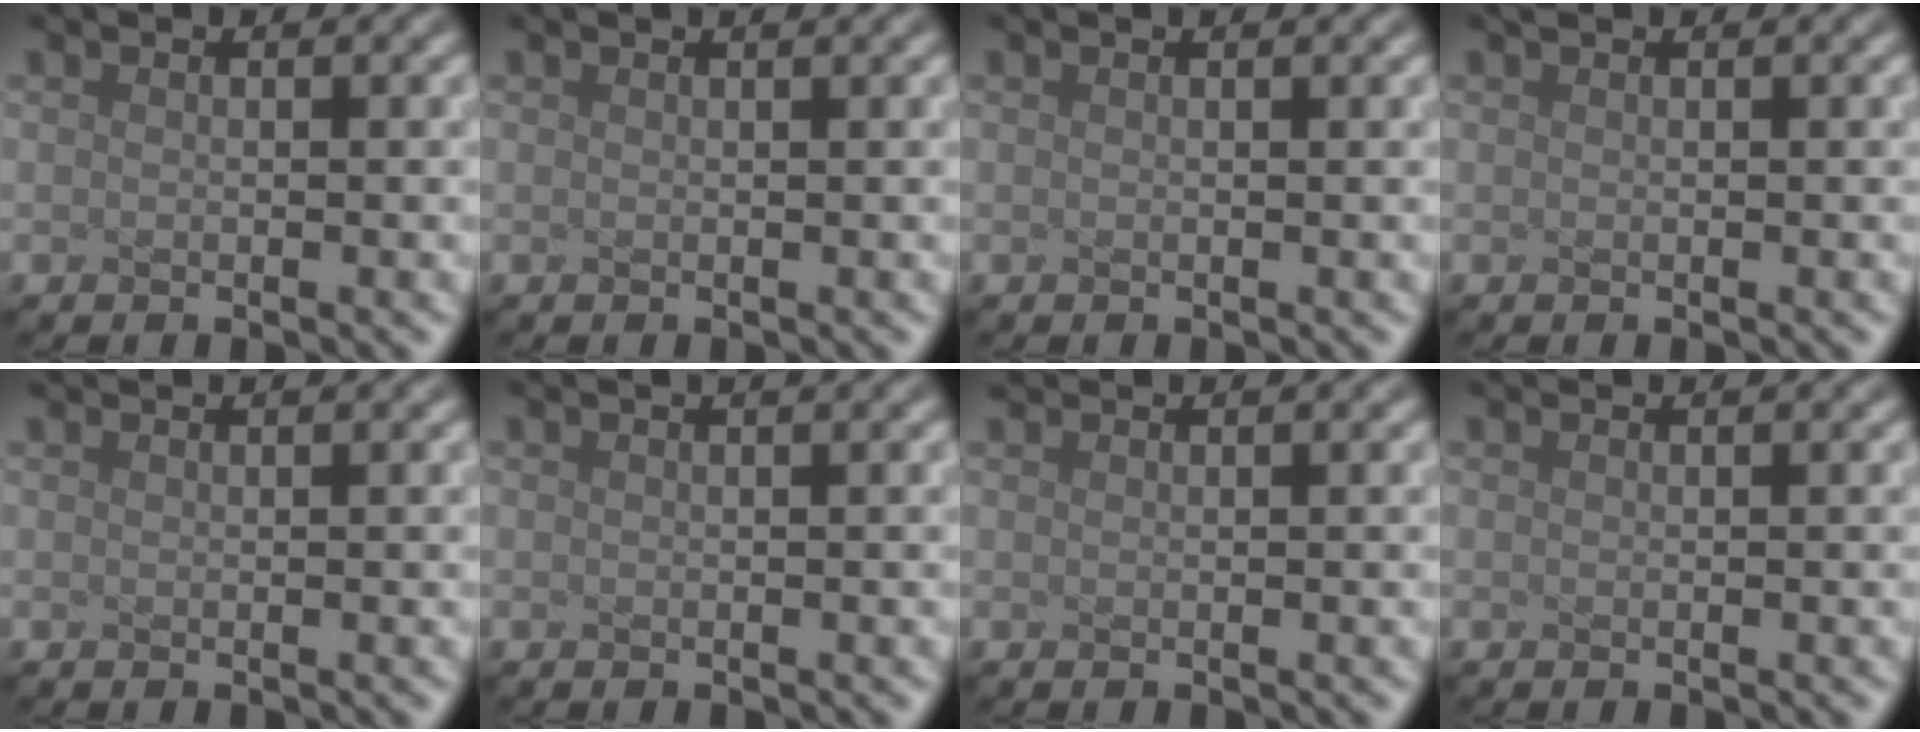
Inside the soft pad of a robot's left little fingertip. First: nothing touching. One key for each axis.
{"total": 1.1, "fx": 0.8, "fy": 0.4, "fz": 0.7, "tx": -0.004, "ty": 0.003, "tz": 0.002}
{"total": 0.7, "fx": 0.5, "fy": 0.3, "fz": 0.5, "tx": -0.003, "ty": 0.001, "tz": 0.003}
{"total": 0.5, "fx": 0.5, "fy": 0.1, "fz": 0.1, "tx": -0.004, "ty": 0.002, "tz": 0.008}
{"total": 1.8, "fx": 1.6, "fy": 0.4, "fz": 0.6, "tx": -0.002, "ty": 0.006, "tz": 0.009}
{"total": 2.0, "fx": 1.3, "fy": 0.8, "fz": 1.3, "tx": 0.001, "ty": 0.011, "tz": -0.009}
{"total": 1.6, "fx": 1.5, "fy": 0.2, "fz": 0.4, "tx": -0.003, "ty": 0.004, "tz": 0.015}
{"total": 1.4, "fx": 1.3, "fy": 0.4, "fz": 0.5, "tx": -0.003, "ty": 0.004, "tz": 0.004}